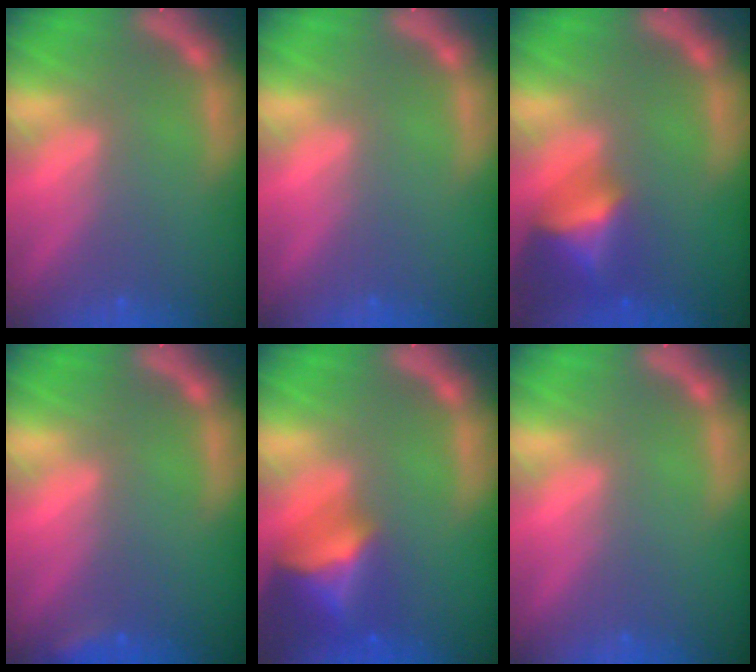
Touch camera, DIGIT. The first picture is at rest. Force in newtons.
{"total": 0.0}
{"total": 5.5}
{"total": 1.4}
{"total": 7.0}
{"total": 0.0}